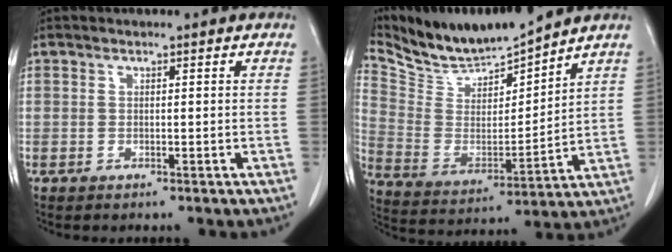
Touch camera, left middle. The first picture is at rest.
{"total": 11.2, "force": [10.9, -0.3, 2.5], "torque": [-0.064, -0.011, 0.227]}